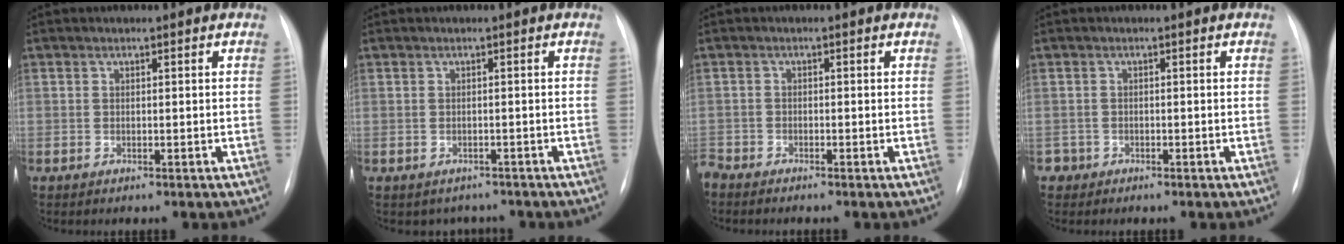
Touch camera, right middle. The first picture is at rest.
{"total": 2.9, "force": [-2.4, 1.6, -0.1], "torque": [0.002, 0.013, -0.029]}
{"total": 2.7, "force": [-2.6, 0.6, 0.4], "torque": [-0.005, -0.008, -0.049]}
{"total": 1.4, "force": [-0.9, 1.0, -0.3], "torque": [0.000, 0.006, -0.017]}